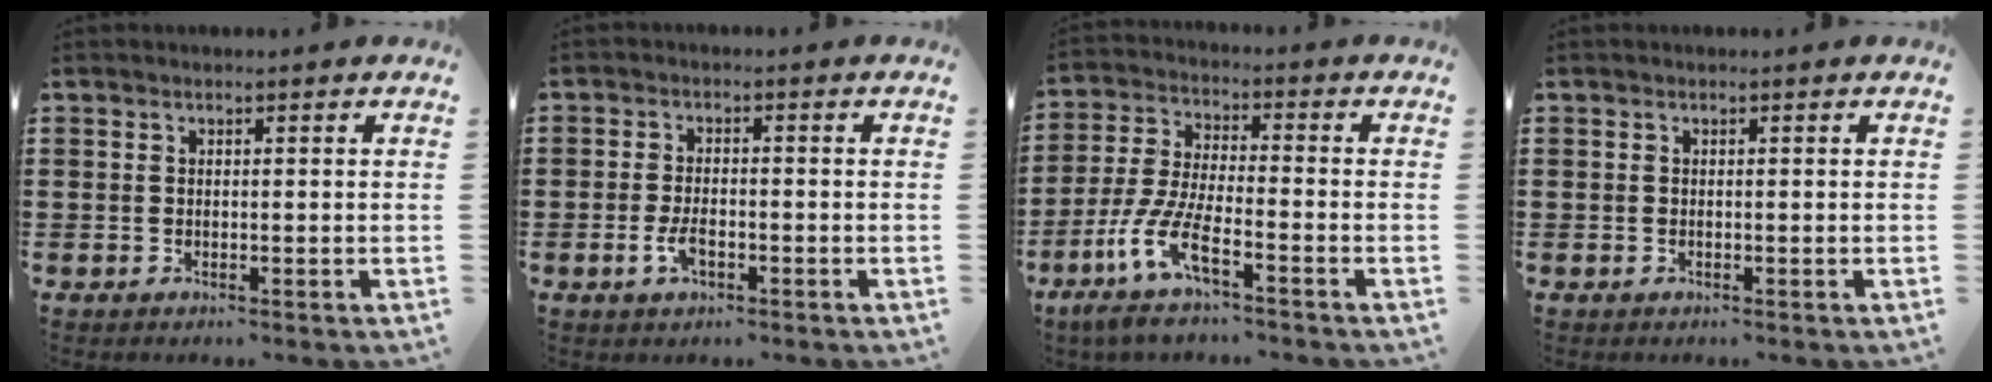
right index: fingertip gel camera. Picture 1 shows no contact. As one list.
[{"total": 3.5, "force": [-1.5, 1.5, 2.8], "torque": [-0.063, -0.003, -0.029]}, {"total": 9.1, "force": [-6.1, 1.5, 6.6], "torque": [-0.169, -0.019, -0.125]}, {"total": 0.0}]